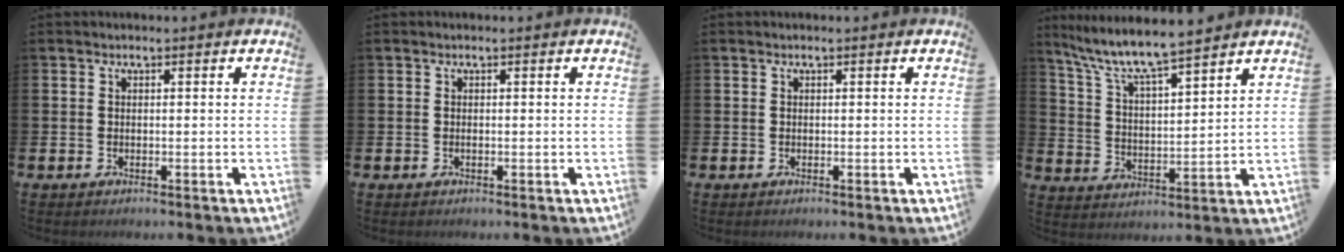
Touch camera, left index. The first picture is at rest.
{"total": 0.0}
{"total": 0.0}
{"total": 7.9, "force": [7.3, 0.6, 3.0], "torque": [-0.093, -0.044, 0.127]}